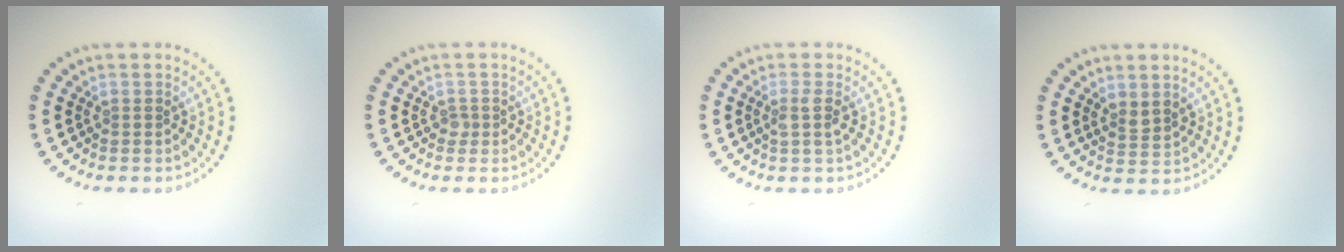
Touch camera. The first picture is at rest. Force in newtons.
{"total": 0.8, "press": 0.6, "slide": 0.5}
{"total": 1.5, "press": 1.2, "slide": 0.9}
{"total": 1.5, "press": 1.3, "slide": 0.8}